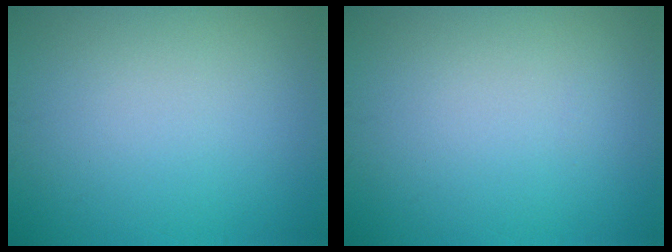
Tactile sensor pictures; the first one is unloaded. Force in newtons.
{"total": 0.0}